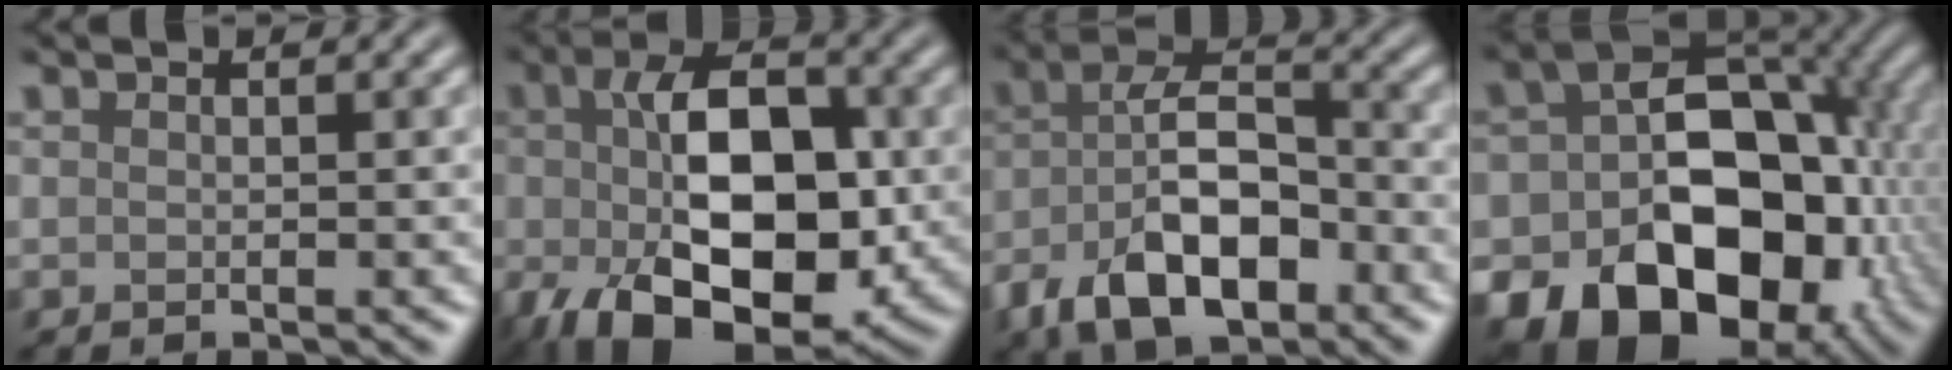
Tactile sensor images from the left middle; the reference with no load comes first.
{"total": 14.3, "force": [-1.9, 8.4, 11.5], "torque": [-0.199, -0.016, -0.034]}
{"total": 9.2, "force": [-4.1, 4.5, 6.9], "torque": [-0.130, 0.008, -0.079]}
{"total": 19.2, "force": [-6.7, 13.7, 11.7], "torque": [-0.149, -0.007, -0.113]}